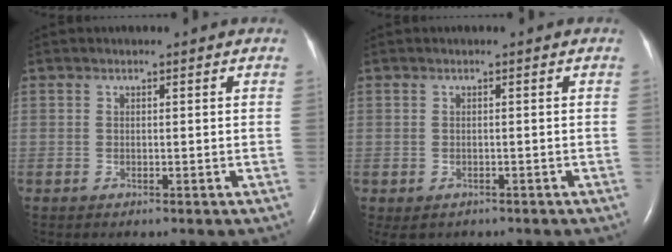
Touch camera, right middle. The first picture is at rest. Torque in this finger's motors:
{"motor_torque": [0.31, -0.30, 0.26, 0.05]}